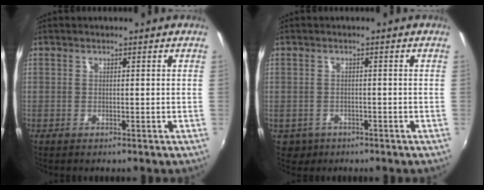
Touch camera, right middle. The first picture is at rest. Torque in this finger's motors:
{"motor_torque": [-0.18, 0.18, -0.04, 0.00]}